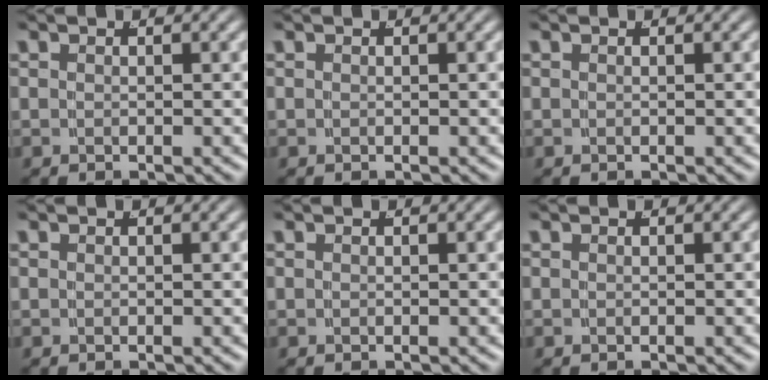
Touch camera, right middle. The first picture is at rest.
{"total": 0.0}
{"total": 0.0}
{"total": 0.0}
{"total": 0.0}
{"total": 0.0}